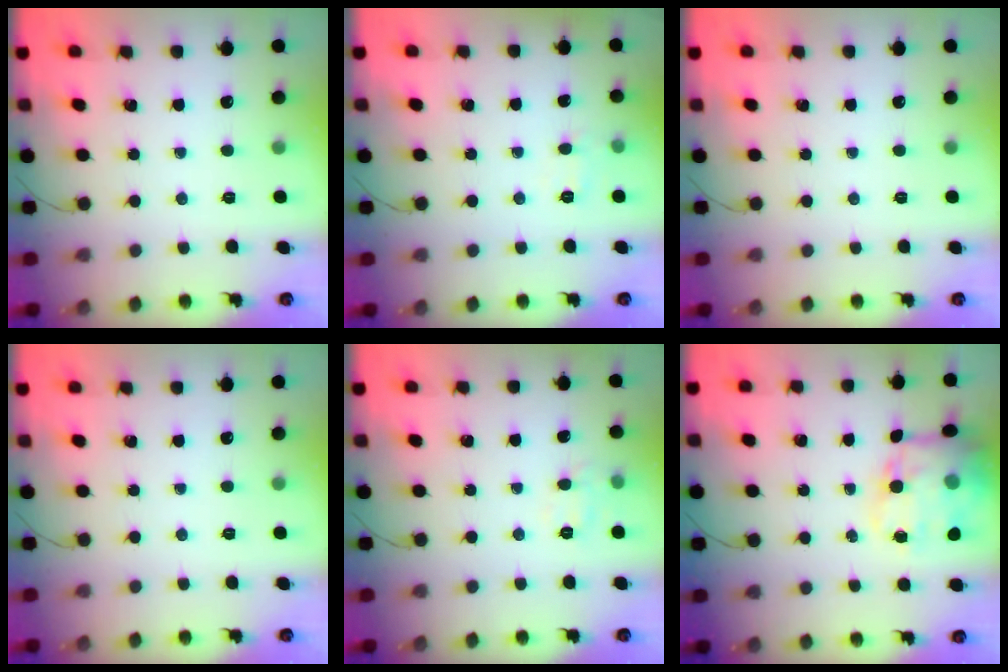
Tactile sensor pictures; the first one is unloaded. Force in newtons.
{"total": 5.1, "press": 4.9, "slide": 1.4}
{"total": 0.0}
{"total": 0.0}
{"total": 6.2, "press": 6.0, "slide": 1.5}
{"total": 16.6, "press": 16.3, "slide": 3.4}